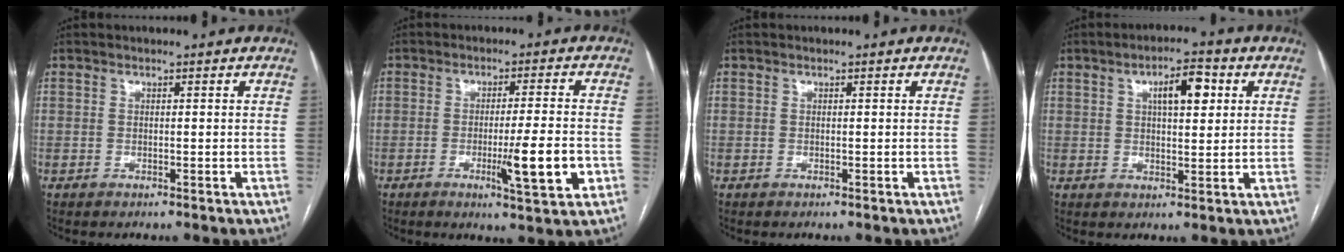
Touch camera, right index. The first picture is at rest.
{"total": 8.3, "force": [-2.6, 0.2, 7.9], "torque": [-0.122, -0.013, -0.038]}
{"total": 0.0}
{"total": 6.4, "force": [2.3, 2.1, 5.6], "torque": [-0.090, 0.012, 0.036]}